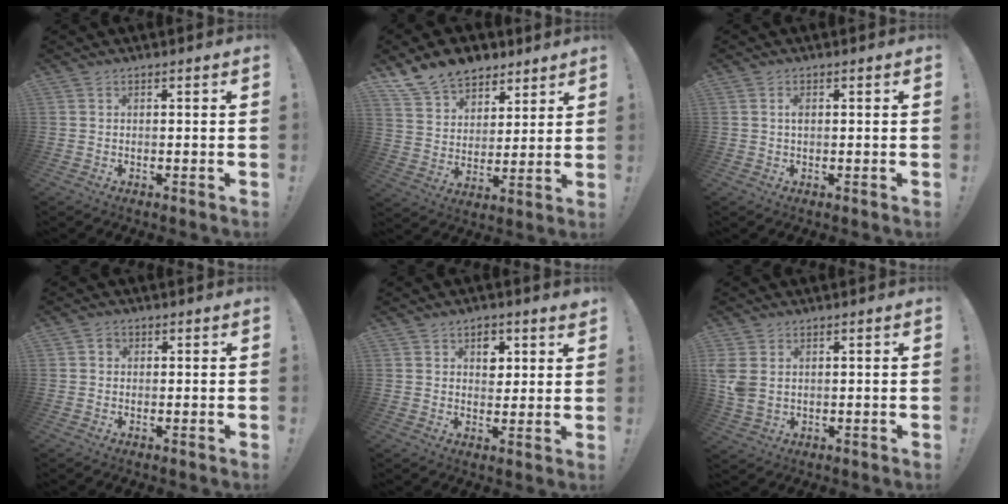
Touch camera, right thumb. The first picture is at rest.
{"total": 13.3, "force": [10.0, 8.1, 3.2], "torque": [-0.064, -0.070, 0.195]}
{"total": 1.3, "force": [0.0, 0.7, 1.1], "torque": [-0.017, 0.001, -0.002]}
{"total": 1.6, "force": [0.2, 1.4, 0.6], "torque": [-0.006, 0.003, 0.002]}
{"total": 5.5, "force": [2.5, 4.1, 2.7], "torque": [-0.018, -0.016, 0.040]}
{"total": 5.2, "force": [1.4, 3.6, 3.6], "torque": [-0.070, -0.007, 0.029]}